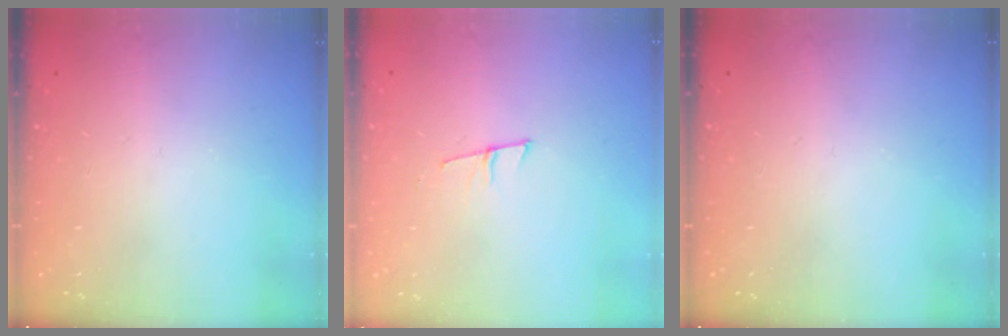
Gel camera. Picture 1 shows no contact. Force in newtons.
{"total": 6.3, "press": 5.6, "slide": 2.9}
{"total": 0.0}